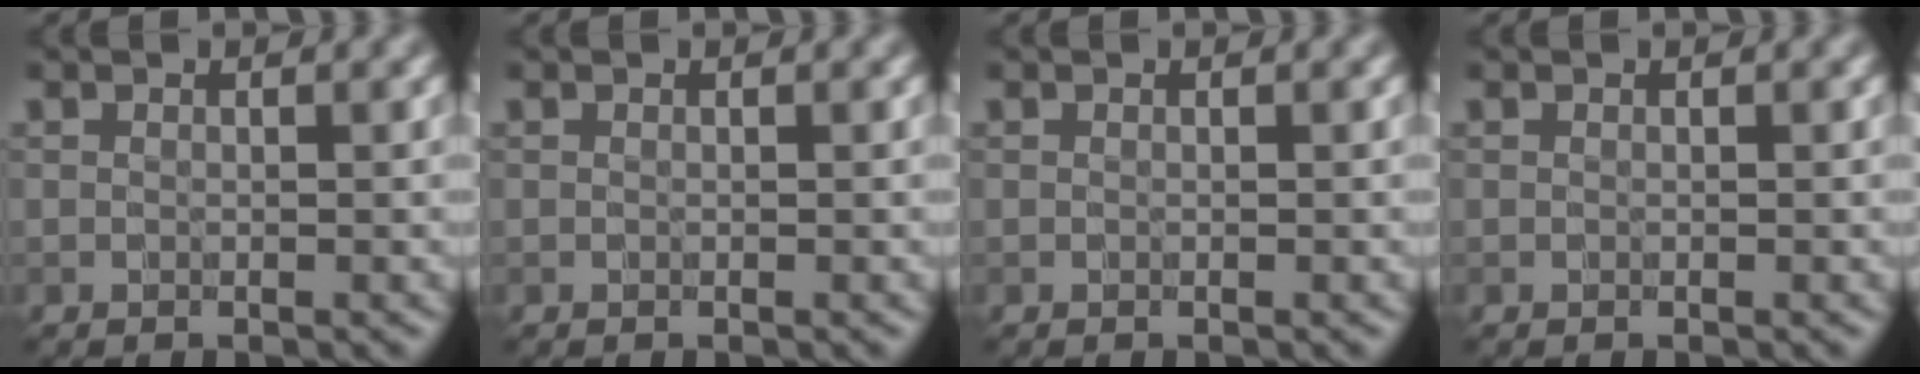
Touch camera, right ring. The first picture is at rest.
{"total": 0.0}
{"total": 0.0}
{"total": 0.0}